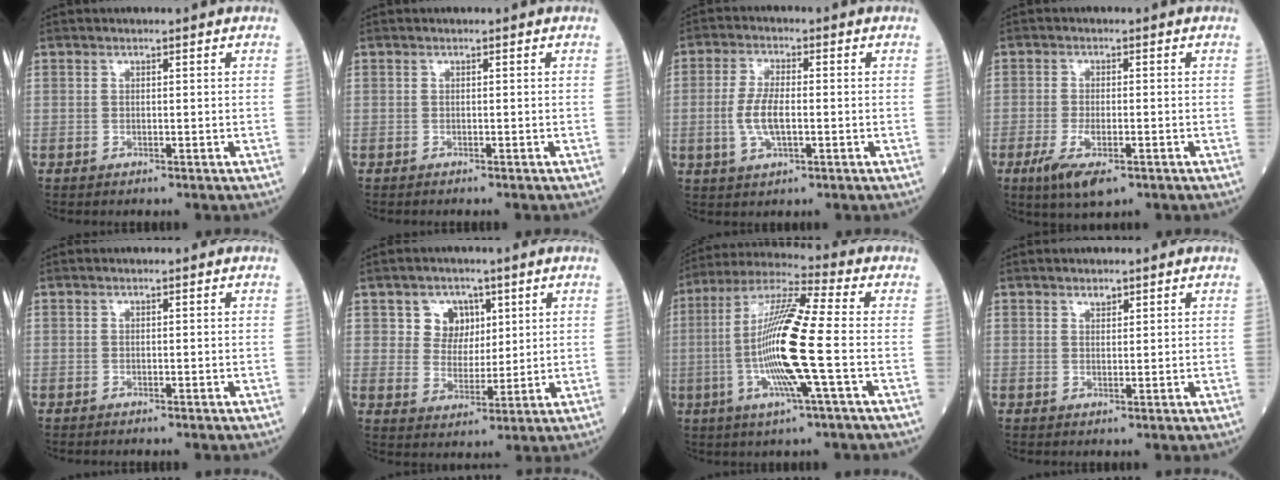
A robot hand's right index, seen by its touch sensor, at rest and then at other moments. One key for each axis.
{"total": 1.2, "fx": -1.1, "fy": 0.0, "fz": 0.5, "tx": -0.003, "ty": 0.001, "tz": -0.015}
{"total": 6.2, "fx": -0.9, "fy": 2.3, "fz": 5.7, "tx": -0.120, "ty": 0.002, "tz": -0.017}
{"total": 6.1, "fx": -3.1, "fy": 1.8, "fz": 5.0, "tx": -0.095, "ty": -0.012, "tz": -0.047}
{"total": 1.1, "fx": -1.0, "fy": 0.0, "fz": 0.5, "tx": -0.001, "ty": 0.001, "tz": -0.014}
{"total": 5.7, "fx": 2.6, "fy": 4.8, "fz": 1.6, "tx": -0.026, "ty": 0.010, "tz": 0.047}
{"total": 15.2, "fx": -2.6, "fy": -0.1, "fz": 15.0, "tx": -0.297, "ty": -0.005, "tz": -0.061}
{"total": 1.2, "fx": 0.9, "fy": 0.5, "fz": 0.5, "tx": -0.009, "ty": -0.005, "tz": 0.014}